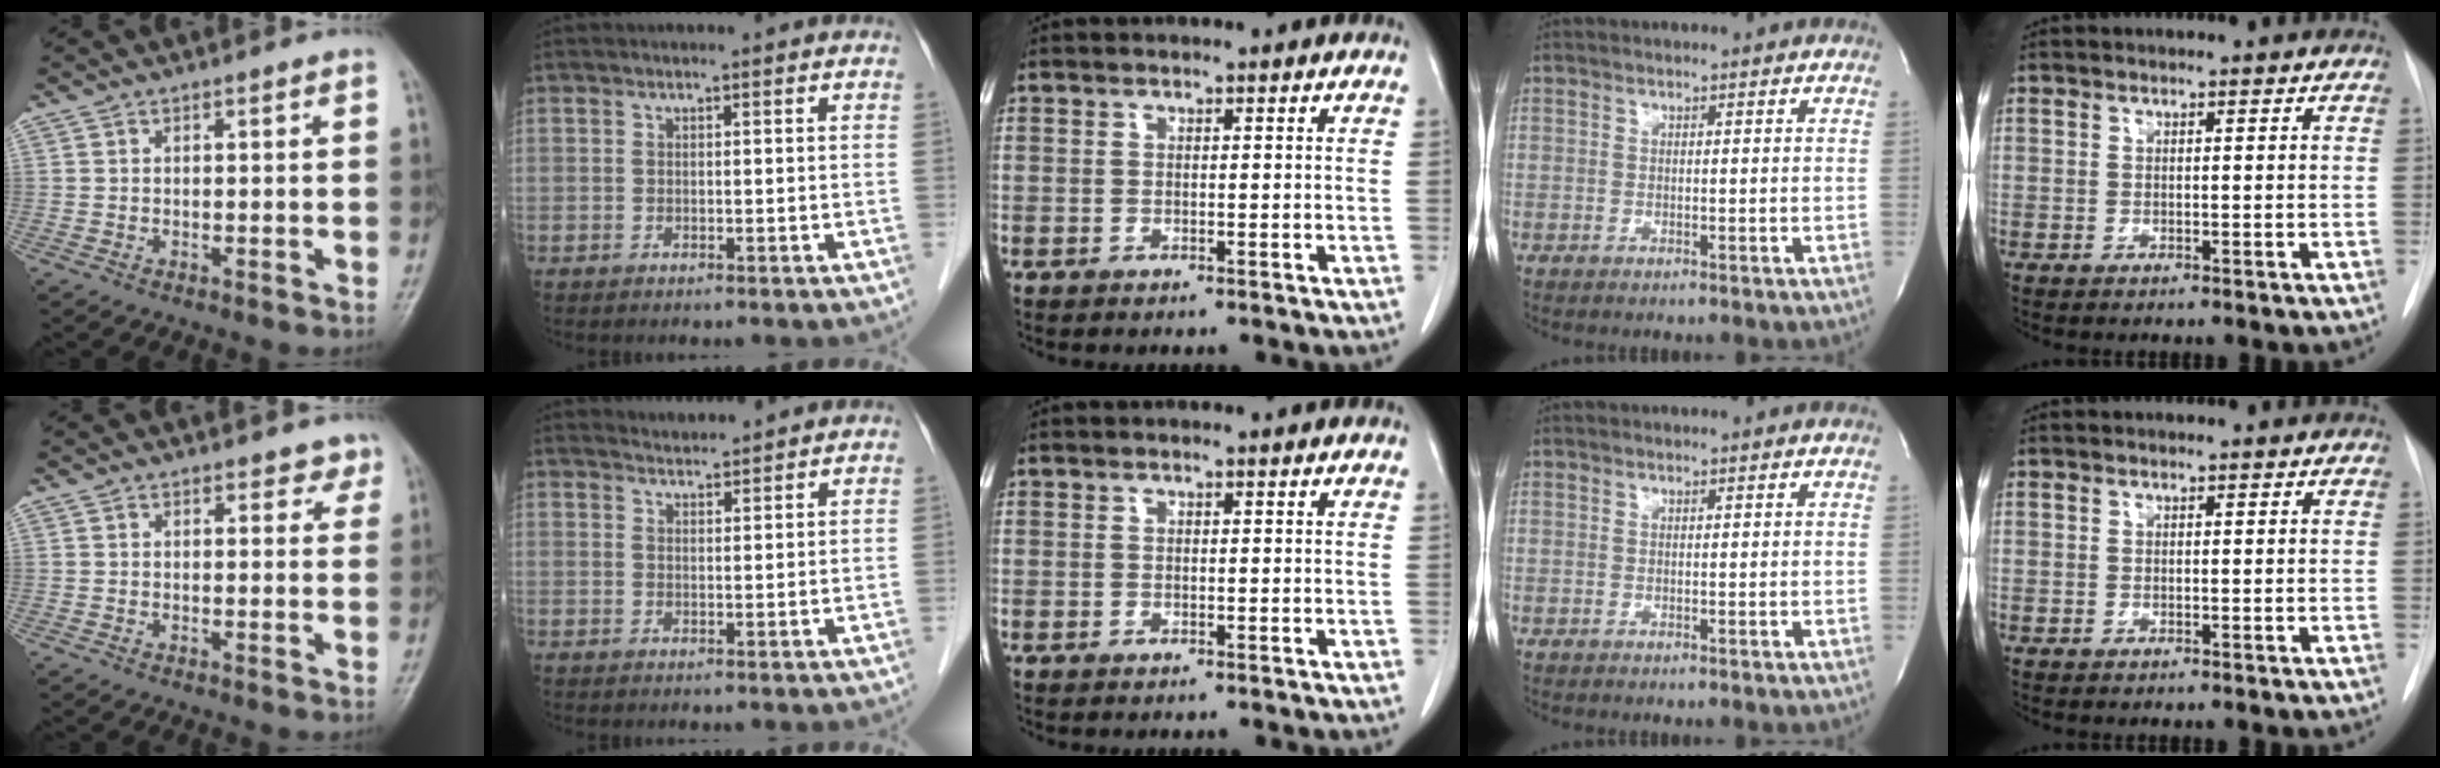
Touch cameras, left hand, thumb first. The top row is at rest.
{"thumb": {"total": 2.6, "force": [2.1, 1.5, 0.6], "torque": [0.019, -0.010, 0.015]}, "index": {"total": 2.5, "force": [2.4, 0.0, -0.3], "torque": [-0.004, 0.011, 0.047]}}